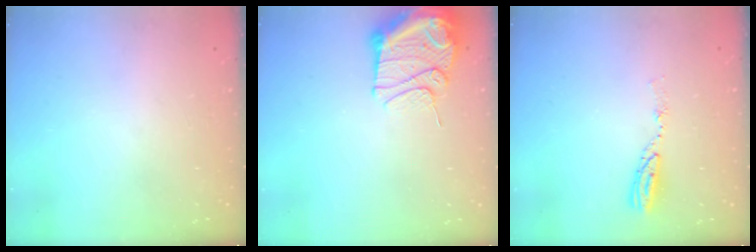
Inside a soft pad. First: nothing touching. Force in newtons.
{"total": 13.1, "press": 13.1, "slide": 1.5}
{"total": 5.2, "press": 5.2, "slide": 0.3}